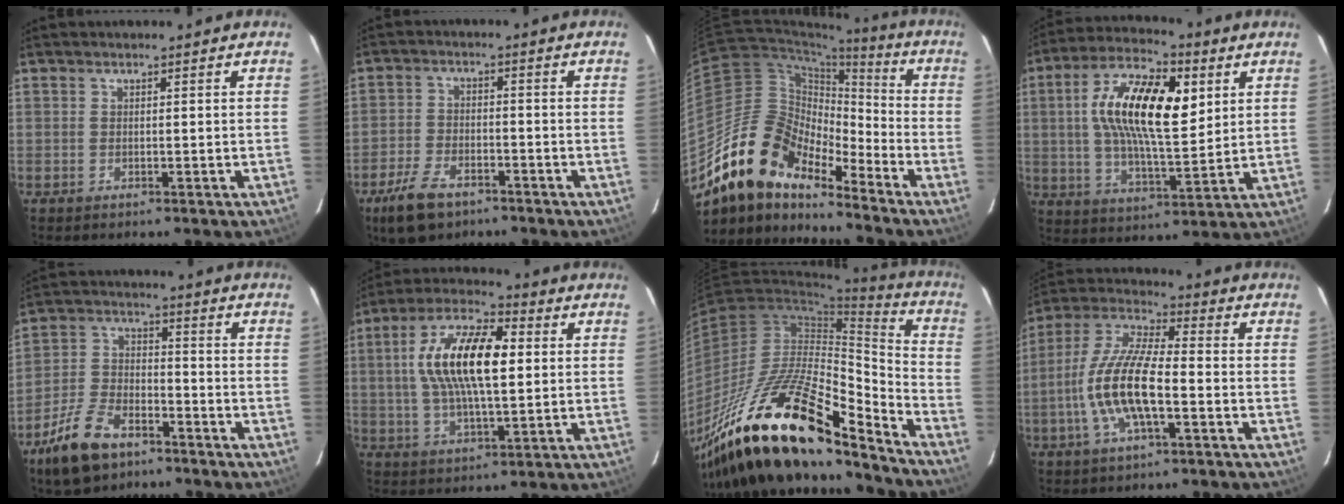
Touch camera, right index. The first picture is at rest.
{"total": 8.7, "force": [-5.8, 4.5, 4.6], "torque": [-0.124, -0.003, -0.108]}
{"total": 16.7, "force": [-13.4, 6.6, 7.5], "torque": [-0.134, 0.007, -0.260]}
{"total": 17.7, "force": [4.6, 7.0, 15.6], "torque": [-0.289, 0.019, 0.076]}
{"total": 12.6, "force": [-8.5, 6.2, 6.9], "torque": [-0.165, -0.002, -0.156]}
{"total": 16.3, "force": [2.5, 6.2, 14.9], "torque": [-0.285, 0.020, 0.038]}
{"total": 26.9, "force": [-19.4, 7.6, 17.0], "torque": [-0.303, -0.020, -0.341]}
{"total": 14.2, "force": [-3.7, 4.2, 13.1], "torque": [-0.269, -0.001, -0.076]}